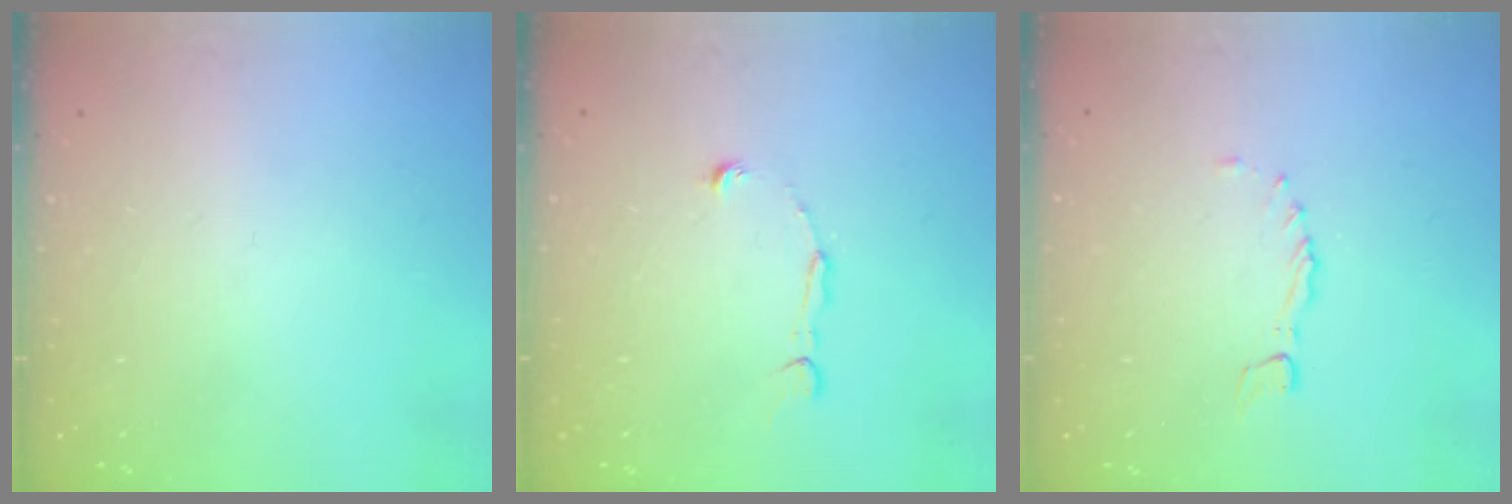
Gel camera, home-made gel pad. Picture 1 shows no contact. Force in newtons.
{"total": 2.8, "press": 2.8, "slide": 0.1}
{"total": 0.0}